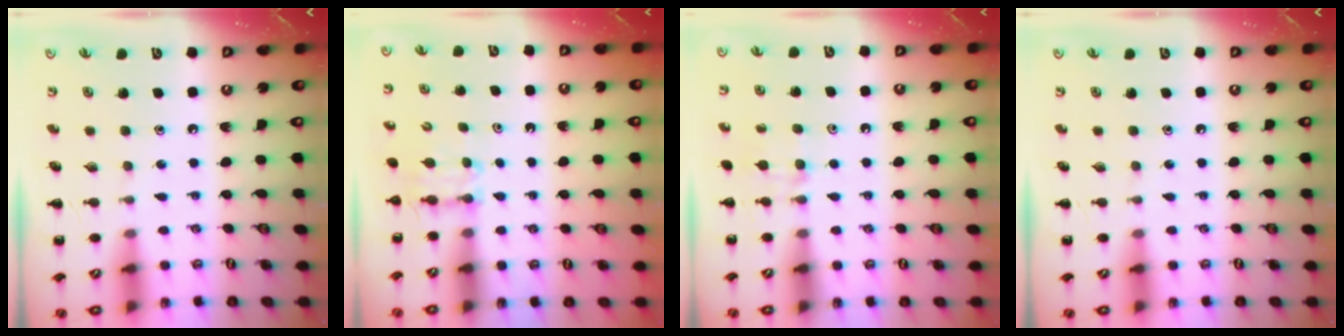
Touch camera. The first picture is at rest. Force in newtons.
{"total": 4.0, "press": 3.7, "slide": 1.3}
{"total": 6.3, "press": 6.0, "slide": 1.9}
{"total": 0.0}